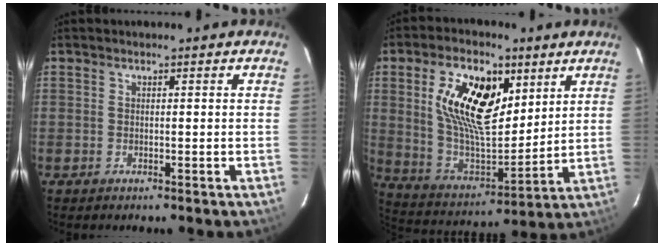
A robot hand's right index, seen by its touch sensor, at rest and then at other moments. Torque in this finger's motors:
{"motor_torque": [1.44, 0.70, 1.04, 0.21]}